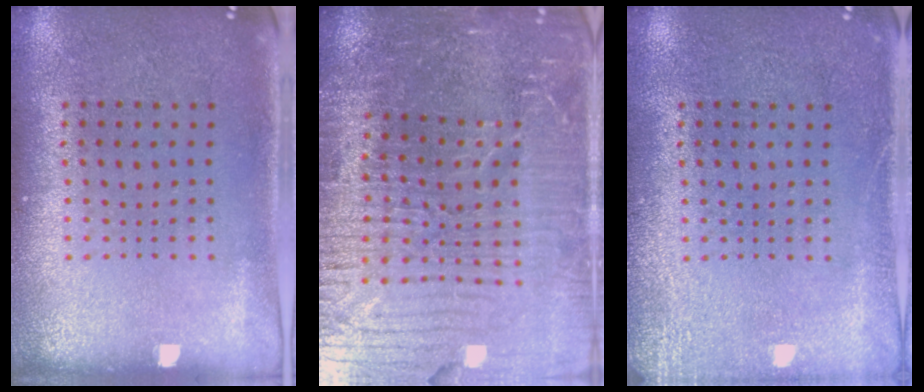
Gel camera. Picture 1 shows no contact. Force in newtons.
{"total": 5.4, "press": 5.0, "slide": 2.1}
{"total": 2.1, "press": 2.1, "slide": 0.3}